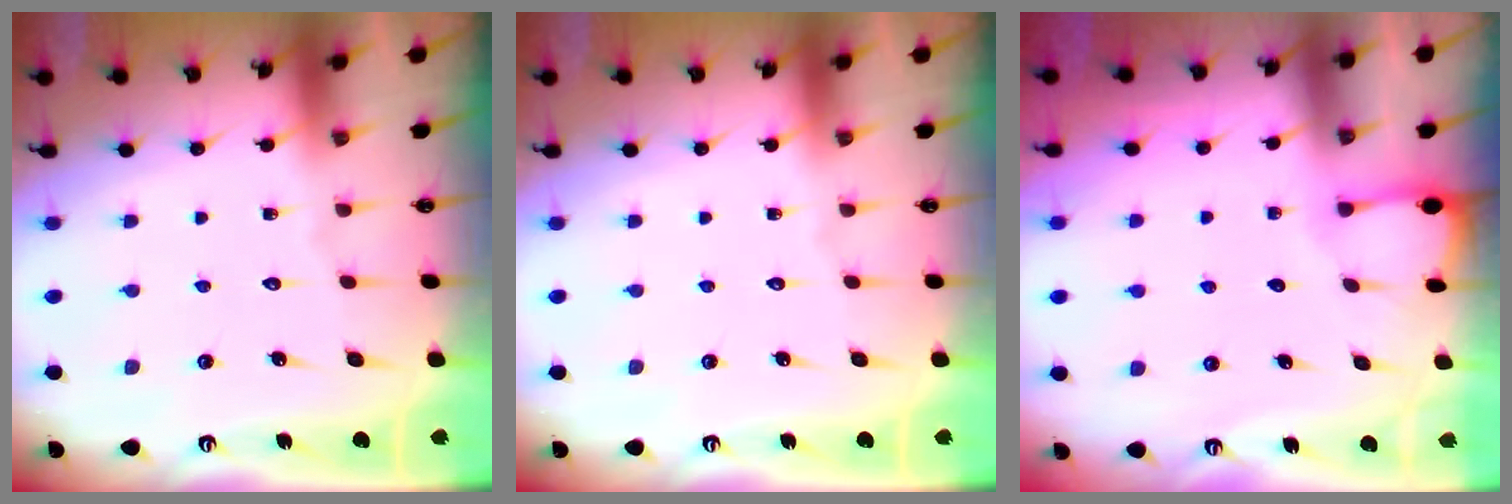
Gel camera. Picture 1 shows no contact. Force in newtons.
{"total": 0.0}
{"total": 2.7, "press": 2.7, "slide": 0.3}